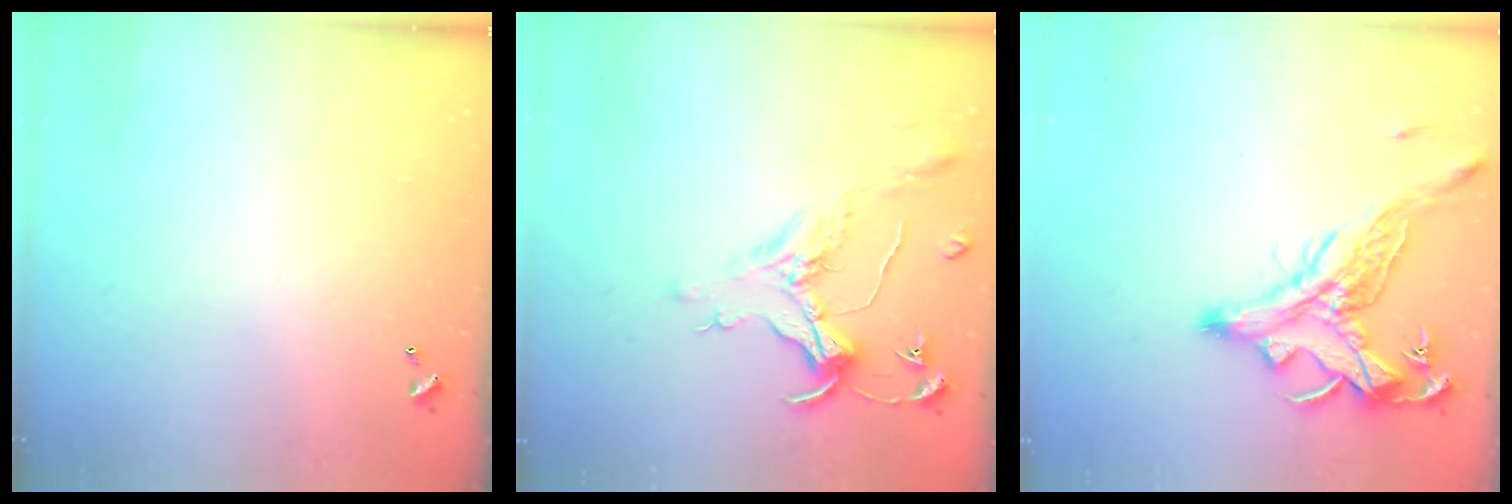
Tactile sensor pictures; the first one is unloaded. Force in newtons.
{"total": 1.6, "press": 1.4, "slide": 0.7}
{"total": 5.4, "press": 5.1, "slide": 1.8}